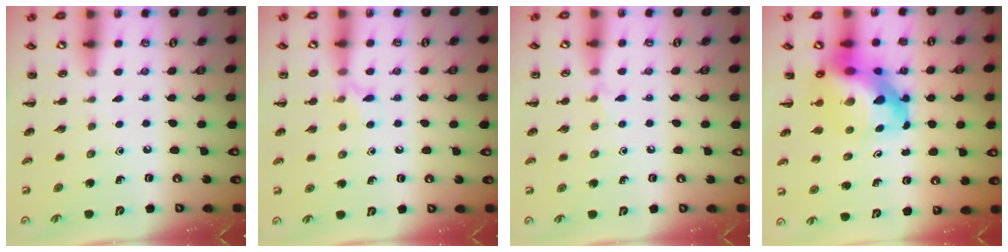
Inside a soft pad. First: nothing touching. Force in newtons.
{"total": 5.8, "press": 5.5, "slide": 1.8}
{"total": 3.7, "press": 3.5, "slide": 1.3}
{"total": 13.8, "press": 13.3, "slide": 3.6}